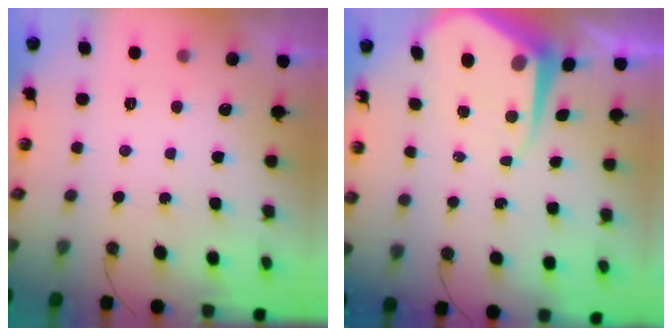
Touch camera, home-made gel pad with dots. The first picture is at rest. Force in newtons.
{"total": 8.3, "press": 8.3, "slide": 0.8}